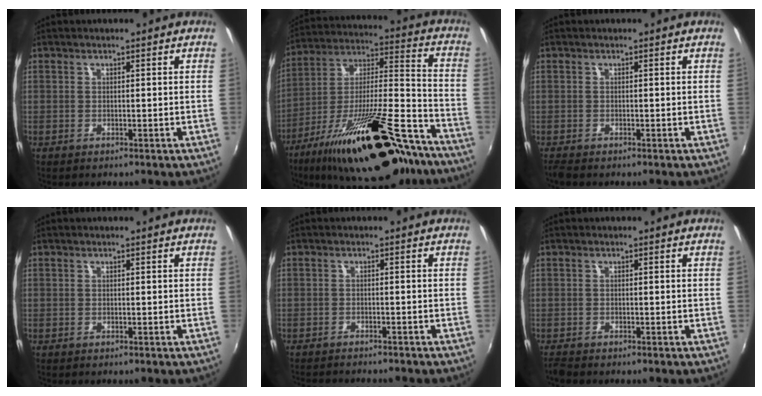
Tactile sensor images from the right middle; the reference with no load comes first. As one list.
[{"total": 29.4, "force": [-20.7, 7.8, 19.3], "torque": [-0.313, -0.017, -0.311]}, {"total": 1.5, "force": [-1.3, 0.3, 0.6], "torque": [-0.015, -0.009, -0.024]}, {"total": 0.0}, {"total": 5.8, "force": [-5.3, 0.6, 2.1], "torque": [-0.051, -0.012, -0.080]}, {"total": 1.5, "force": [-1.4, 0.2, 0.4], "torque": [-0.010, -0.010, -0.030]}]